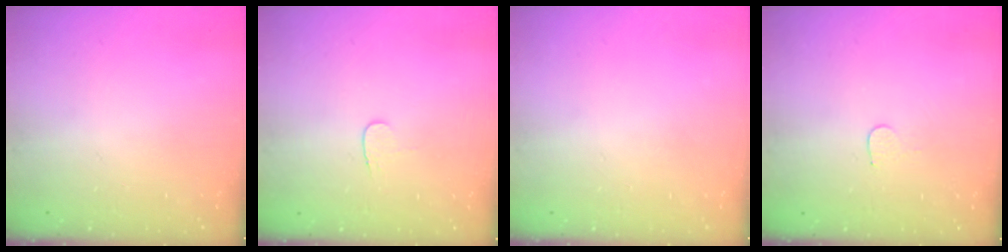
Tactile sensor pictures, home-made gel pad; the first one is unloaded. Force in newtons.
{"total": 3.5, "press": 3.5, "slide": 0.4}
{"total": 0.0}
{"total": 3.7, "press": 3.7, "slide": 0.3}